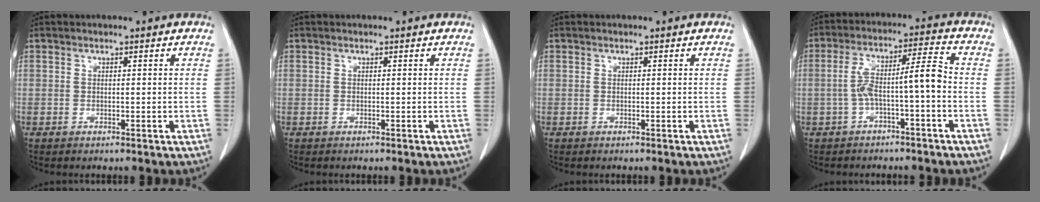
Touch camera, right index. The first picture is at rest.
{"total": 0.0}
{"total": 0.0}
{"total": 7.7, "force": [-1.7, 0.7, 7.5], "torque": [-0.139, 0.035, -0.027]}